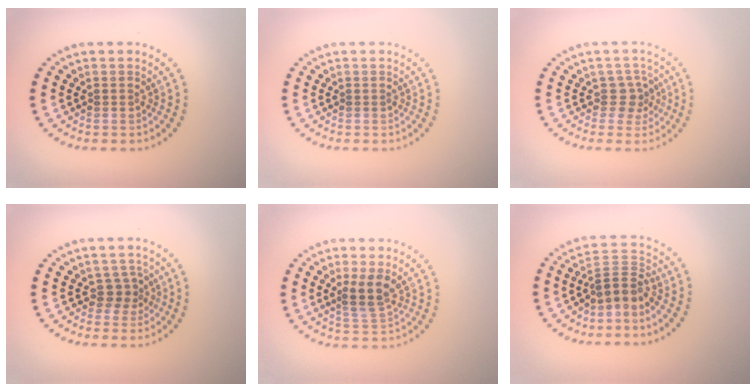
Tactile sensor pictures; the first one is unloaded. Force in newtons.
{"total": 0.0}
{"total": 2.0, "press": 1.5, "slide": 1.4}
{"total": 2.0, "press": 1.4, "slide": 1.4}
{"total": 2.8, "press": 2.2, "slide": 1.6}
{"total": 2.8, "press": 1.9, "slide": 2.1}